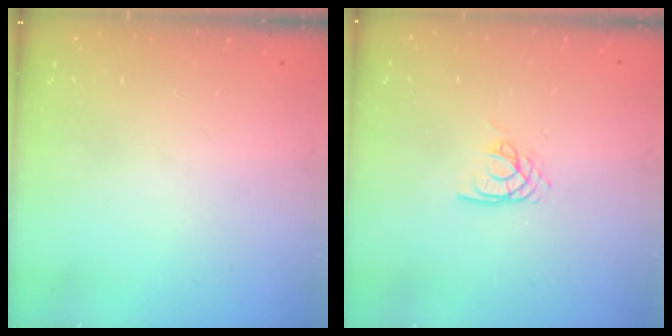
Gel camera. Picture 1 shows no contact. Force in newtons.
{"total": 4.2, "press": 4.2, "slide": 0.0}